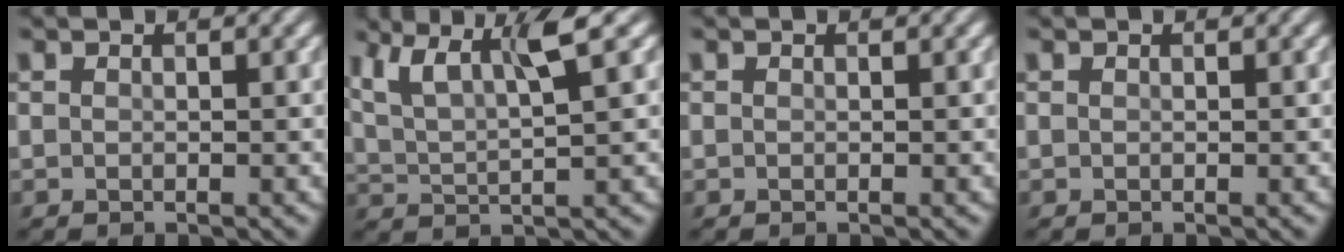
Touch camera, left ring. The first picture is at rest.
{"total": 5.7, "force": [3.3, 1.1, 4.5], "torque": [-0.085, 0.008, 0.064]}
{"total": 0.0}
{"total": 0.0}